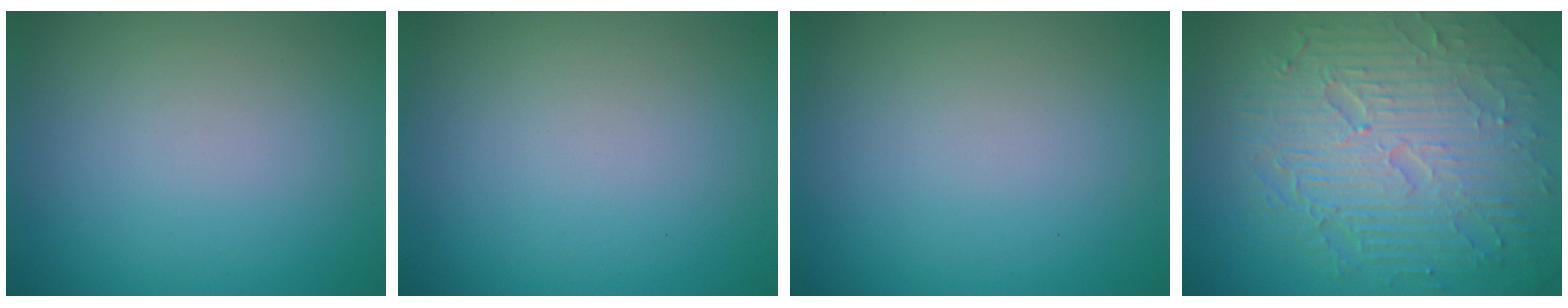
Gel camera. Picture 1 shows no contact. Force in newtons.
{"total": 0.0}
{"total": 0.0}
{"total": 9.7, "press": 6.3, "slide": 7.4}